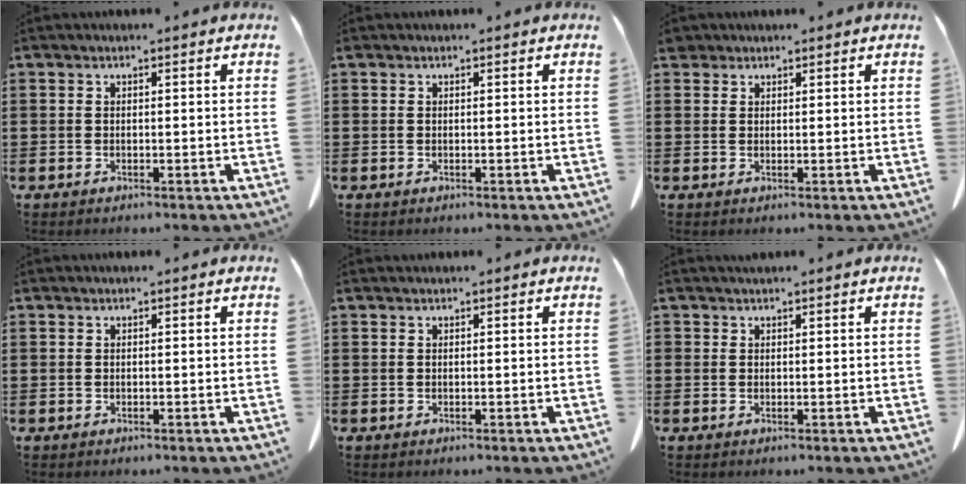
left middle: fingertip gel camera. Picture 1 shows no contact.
{"total": 0.0}
{"total": 1.5, "force": [1.3, 0.8, 0.2], "torque": [-0.010, 0.004, 0.026]}
{"total": 0.0}
{"total": 0.0}
{"total": 0.6, "force": [0.5, 0.3, 0.0], "torque": [-0.002, 0.001, 0.009]}